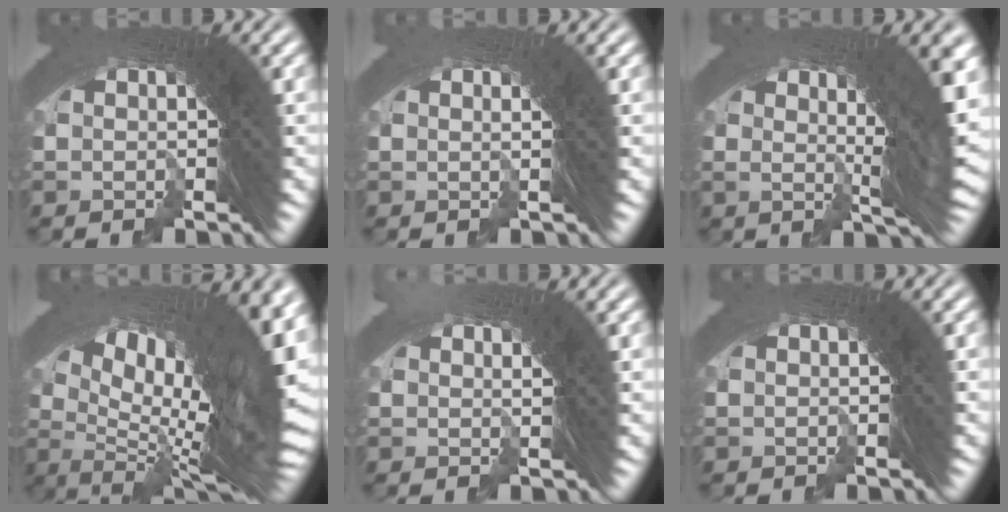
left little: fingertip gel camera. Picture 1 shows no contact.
{"total": 1.5, "force": [0.4, 0.8, 1.2], "torque": [-0.026, 0.005, 0.001]}
{"total": 9.5, "force": [2.0, 4.3, 8.3], "torque": [-0.108, 0.024, 0.016]}
{"total": 18.3, "force": [-0.8, 10.4, 15.1], "torque": [-0.238, -0.025, 0.000]}
{"total": 1.7, "force": [-1.5, 0.6, -0.5], "torque": [-0.012, -0.025, -0.019]}
{"total": 0.0}